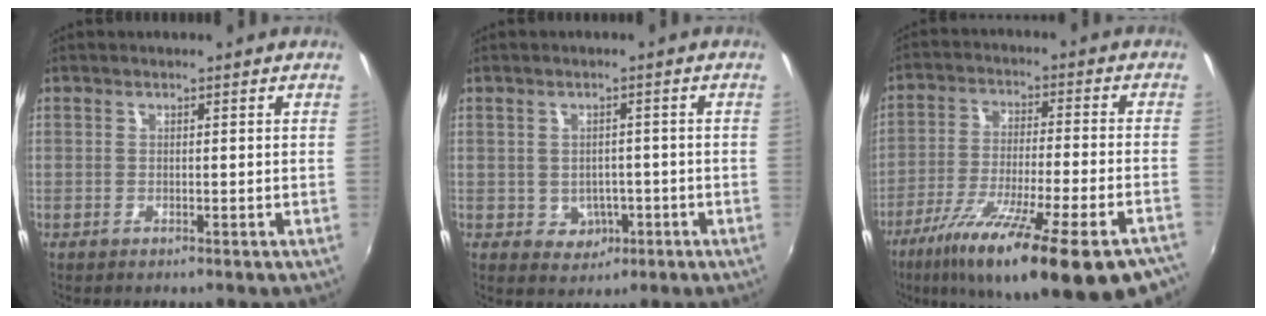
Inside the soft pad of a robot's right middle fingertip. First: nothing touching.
{"total": 4.2, "force": [-1.1, 3.8, 1.3], "torque": [-0.032, 0.005, -0.002]}
{"total": 25.9, "force": [-17.8, 4.6, 18.3], "torque": [-0.311, -0.077, -0.271]}